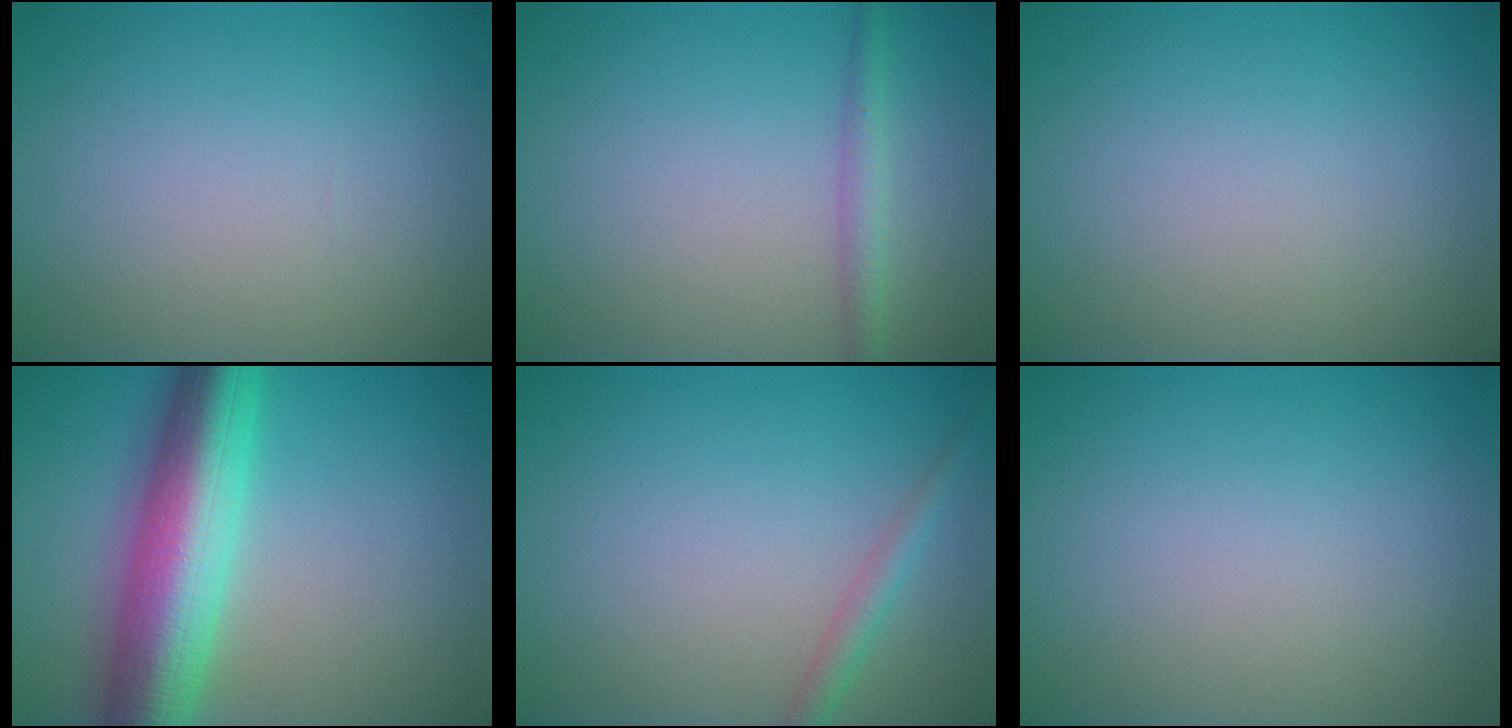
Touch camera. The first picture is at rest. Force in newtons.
{"total": 1.8, "press": 1.8, "slide": 0.1}
{"total": 0.0}
{"total": 10.5, "press": 10.5, "slide": 0.1}
{"total": 1.7, "press": 1.7, "slide": 0.1}
{"total": 0.0}